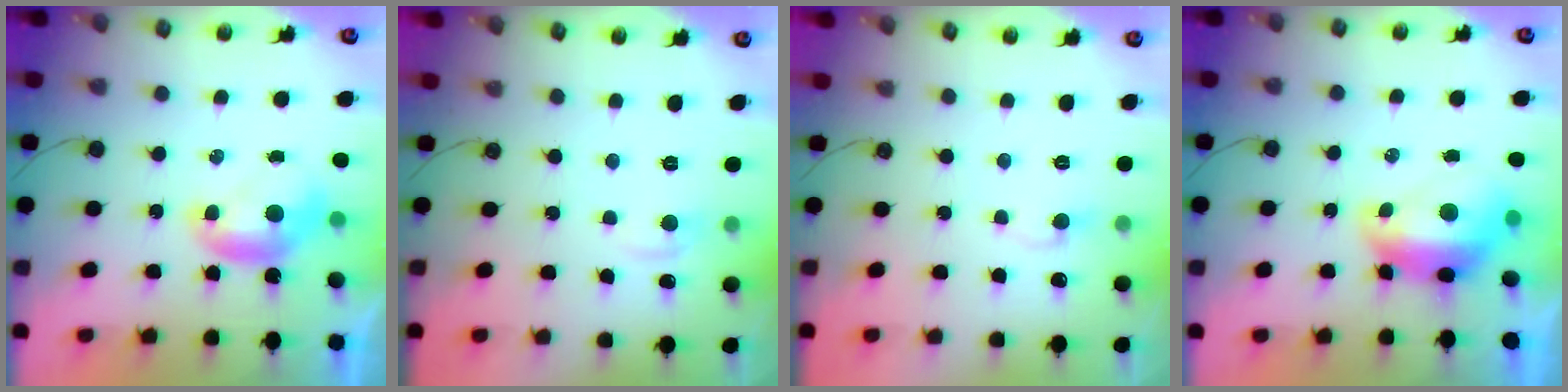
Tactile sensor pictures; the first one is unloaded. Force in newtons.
{"total": 1.0, "press": 0.5, "slide": 0.9}
{"total": 1.5, "press": 1.4, "slide": 0.7}
{"total": 2.7, "press": 2.6, "slide": 0.7}